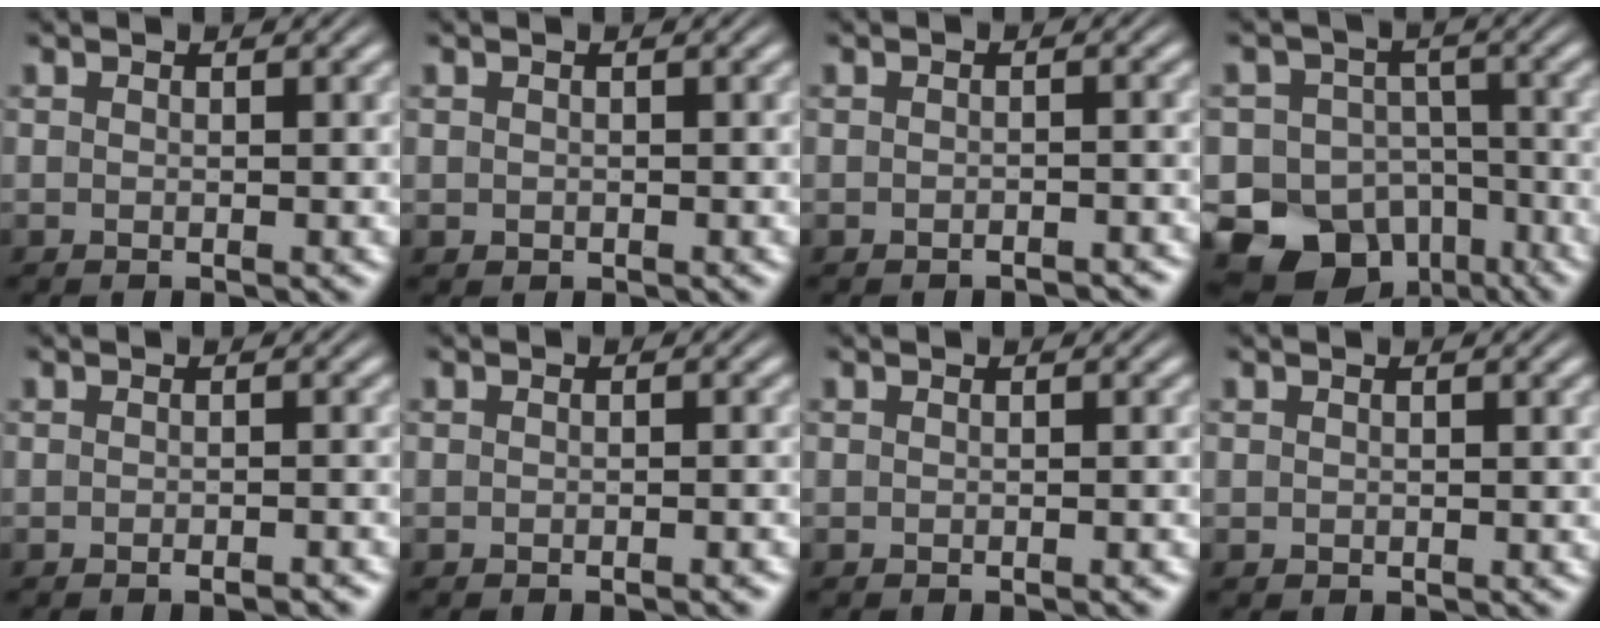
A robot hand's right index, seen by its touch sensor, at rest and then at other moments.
{"total": 0.5, "force": [-0.1, 0.5, 0.1], "torque": [-0.008, -0.010, 0.005]}
{"total": 1.7, "force": [-1.7, 0.1, 0.3], "torque": [-0.007, -0.005, -0.024]}
{"total": 20.8, "force": [-9.3, 17.3, 6.6], "torque": [-0.175, -0.112, -0.135]}
{"total": 1.4, "force": [-1.3, 0.1, 0.4], "torque": [-0.007, 0.000, -0.021]}
{"total": 0.8, "force": [-0.8, 0.0, 0.2], "torque": [-0.007, -0.001, -0.011]}
{"total": 0.5, "force": [-0.5, -0.1, 0.2], "torque": [-0.004, 0.002, -0.008]}
{"total": 0.0}